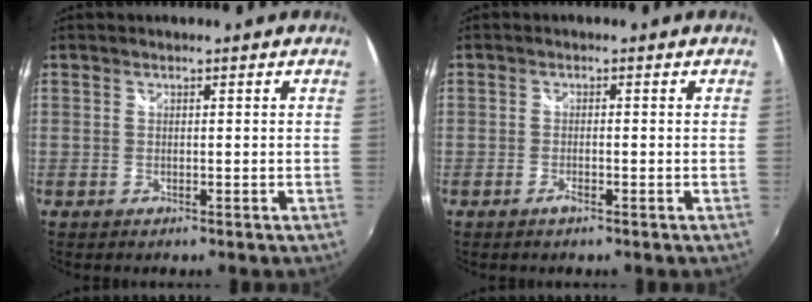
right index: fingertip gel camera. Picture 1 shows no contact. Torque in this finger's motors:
{"motor_torque": [0.23, 0.62, 0.06, 0.02]}